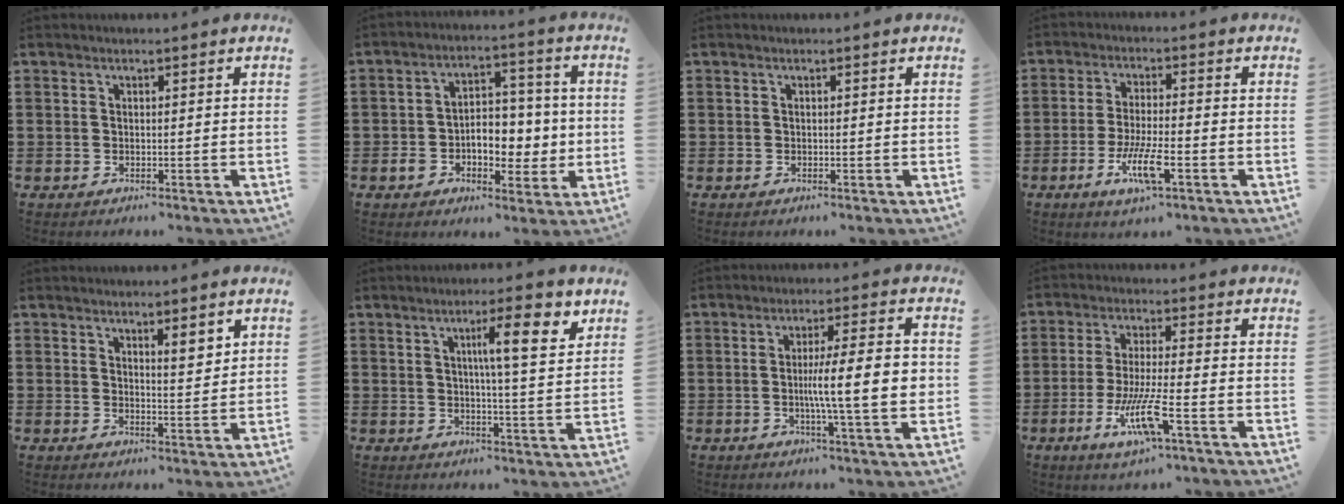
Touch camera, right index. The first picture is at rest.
{"total": 7.1, "force": [-1.4, 5.2, 4.7], "torque": [-0.068, 0.007, -0.028]}
{"total": 0.0}
{"total": 7.1, "force": [-3.1, 1.3, 6.2], "torque": [-0.127, -0.013, -0.058]}
{"total": 3.3, "force": [2.3, 0.9, 2.1], "torque": [-0.038, 0.004, 0.039]}
{"total": 9.0, "force": [4.4, 1.4, 7.8], "torque": [-0.129, -0.005, 0.064]}
{"total": 10.5, "force": [-0.7, 1.1, 10.4], "torque": [-0.162, -0.007, -0.017]}
{"total": 8.7, "force": [-3.6, 1.0, 7.9], "torque": [-0.160, -0.017, -0.069]}